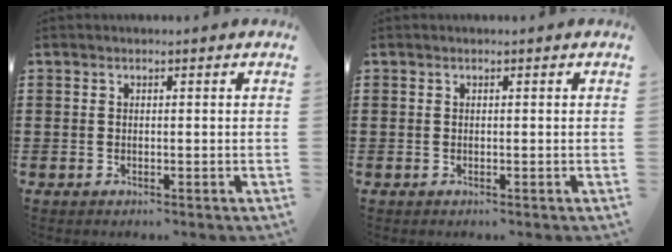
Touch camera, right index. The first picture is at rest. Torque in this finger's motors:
{"motor_torque": [0.83, 1.31, 0.02, 0.00]}